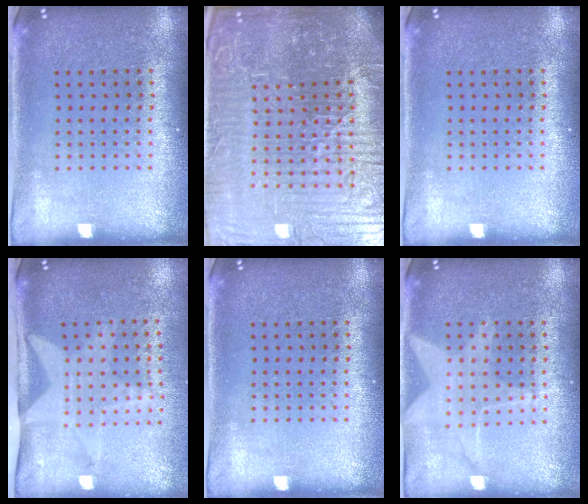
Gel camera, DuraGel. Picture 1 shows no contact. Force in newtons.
{"total": 7.7, "press": 6.9, "slide": 3.4}
{"total": 0.0}
{"total": 2.1, "press": 1.5, "slide": 1.5}
{"total": 0.0}
{"total": 1.4, "press": 1.4, "slide": 0.2}